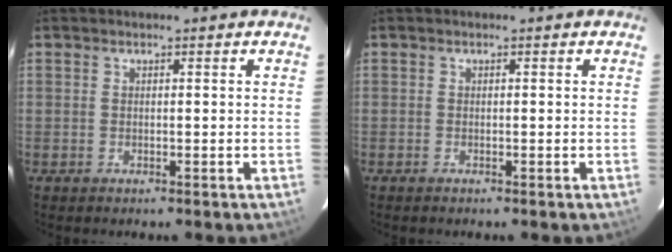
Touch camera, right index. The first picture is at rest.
{"total": 0.0}